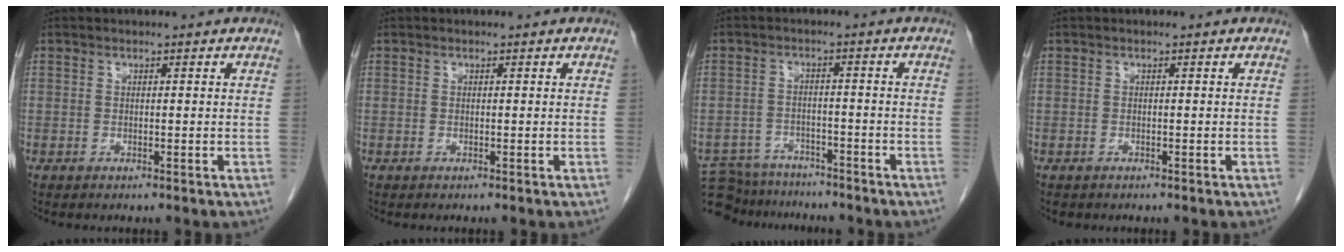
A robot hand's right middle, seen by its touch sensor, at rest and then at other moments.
{"total": 0.0}
{"total": 10.8, "force": [-10.0, 3.7, 1.8], "torque": [-0.039, 0.004, -0.145]}
{"total": 0.6, "force": [-0.4, 0.4, 0.1], "torque": [-0.009, 0.002, -0.006]}